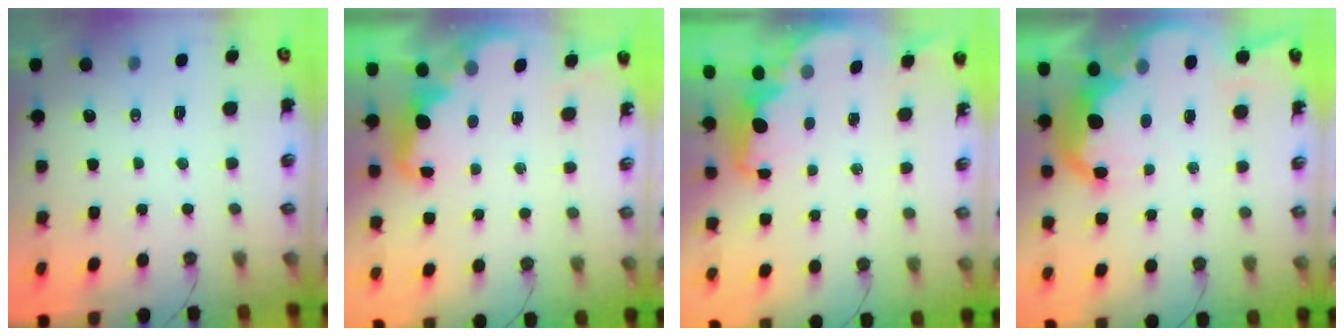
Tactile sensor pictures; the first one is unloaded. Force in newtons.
{"total": 2.8, "press": 2.7, "slide": 0.7}
{"total": 2.3, "press": 2.2, "slide": 0.6}
{"total": 13.3, "press": 13.2, "slide": 0.9}